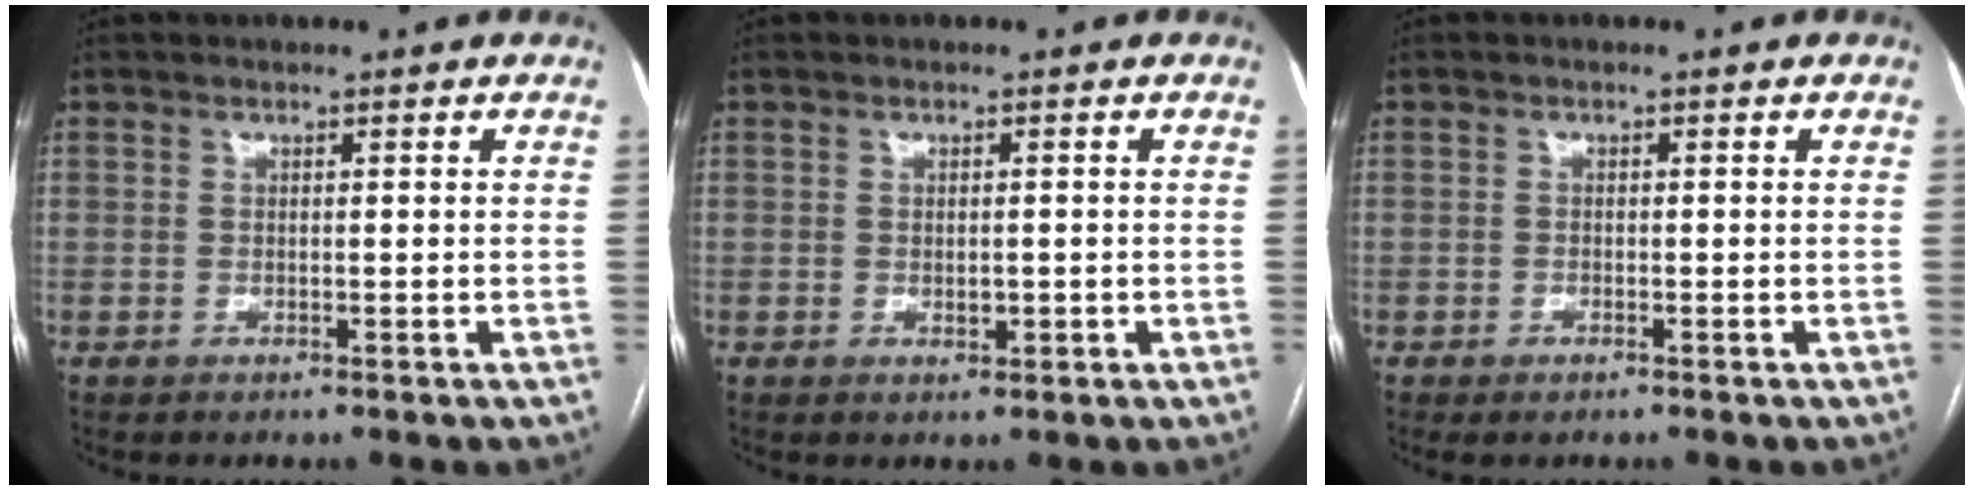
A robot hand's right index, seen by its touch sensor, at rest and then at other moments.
{"total": 1.6, "force": [-0.2, 0.9, 1.3], "torque": [-0.021, -0.001, 0.001]}
{"total": 1.2, "force": [-0.7, 0.5, 0.7], "torque": [-0.011, -0.001, -0.003]}